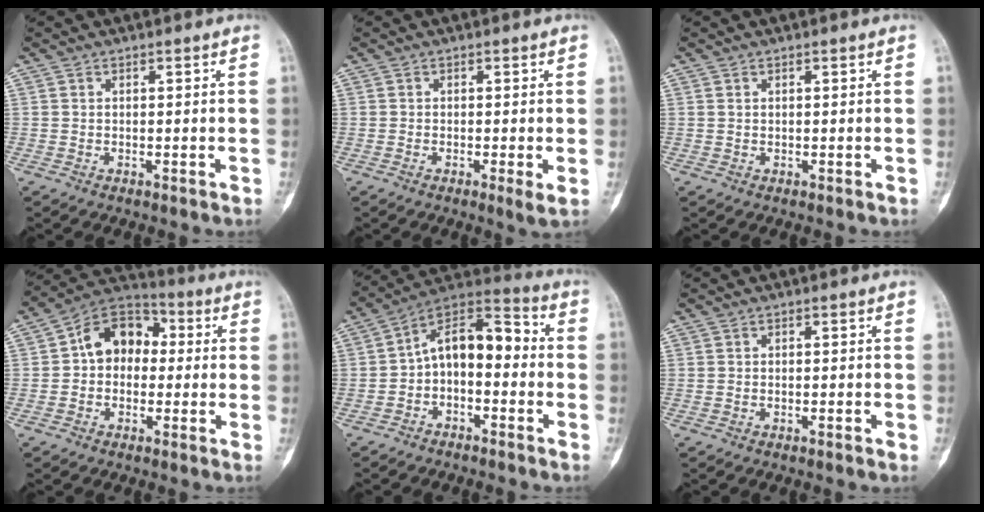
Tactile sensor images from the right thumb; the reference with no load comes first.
{"total": 2.1, "force": [-0.4, 0.2, 2.0], "torque": [-0.036, -0.008, -0.013]}
{"total": 0.0}
{"total": 11.3, "force": [0.7, 8.6, 7.3], "torque": [-0.076, 0.037, -0.006]}
{"total": 12.1, "force": [-1.6, 7.2, 9.5], "torque": [-0.124, 0.061, -0.042]}
{"total": 0.9, "force": [-0.5, 0.2, 0.7], "torque": [-0.011, 0.002, -0.007]}